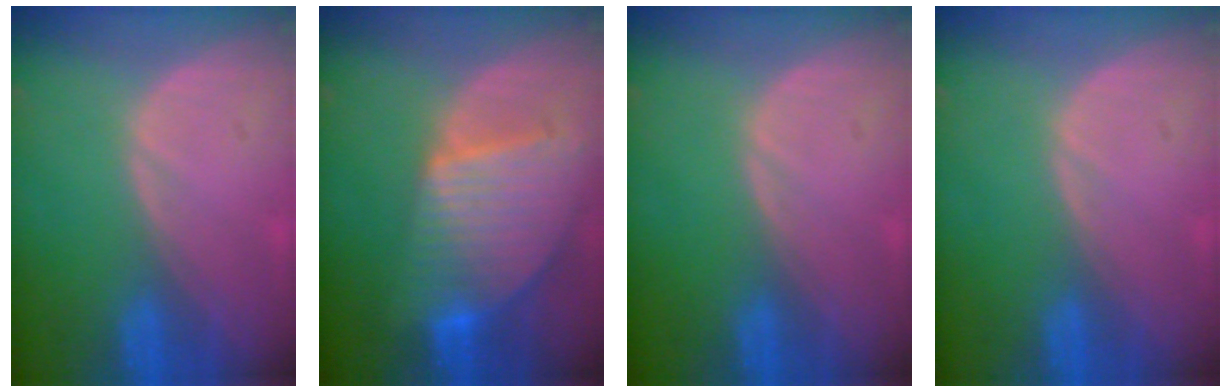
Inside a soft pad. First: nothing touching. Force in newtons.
{"total": 9.5, "press": 8.2, "slide": 4.8}
{"total": 0.0}
{"total": 0.0}